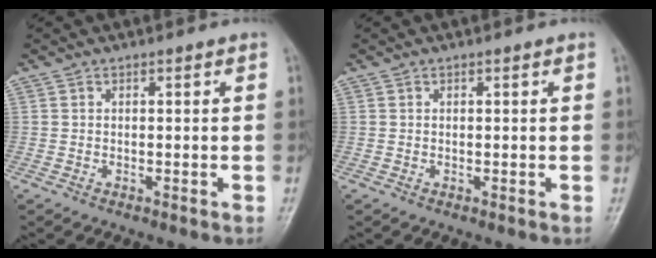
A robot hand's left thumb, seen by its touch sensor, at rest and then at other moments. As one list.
[{"total": 0.0}]